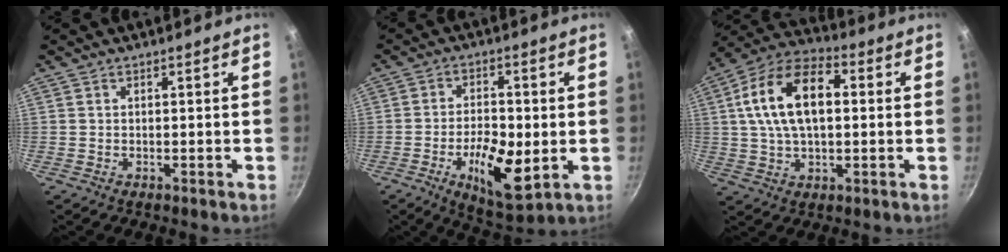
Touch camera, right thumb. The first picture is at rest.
{"total": 11.6, "force": [-2.6, 5.0, 10.2], "torque": [-0.159, 0.001, -0.037]}
{"total": 16.4, "force": [2.7, 9.3, 13.2], "torque": [-0.217, 0.025, 0.034]}